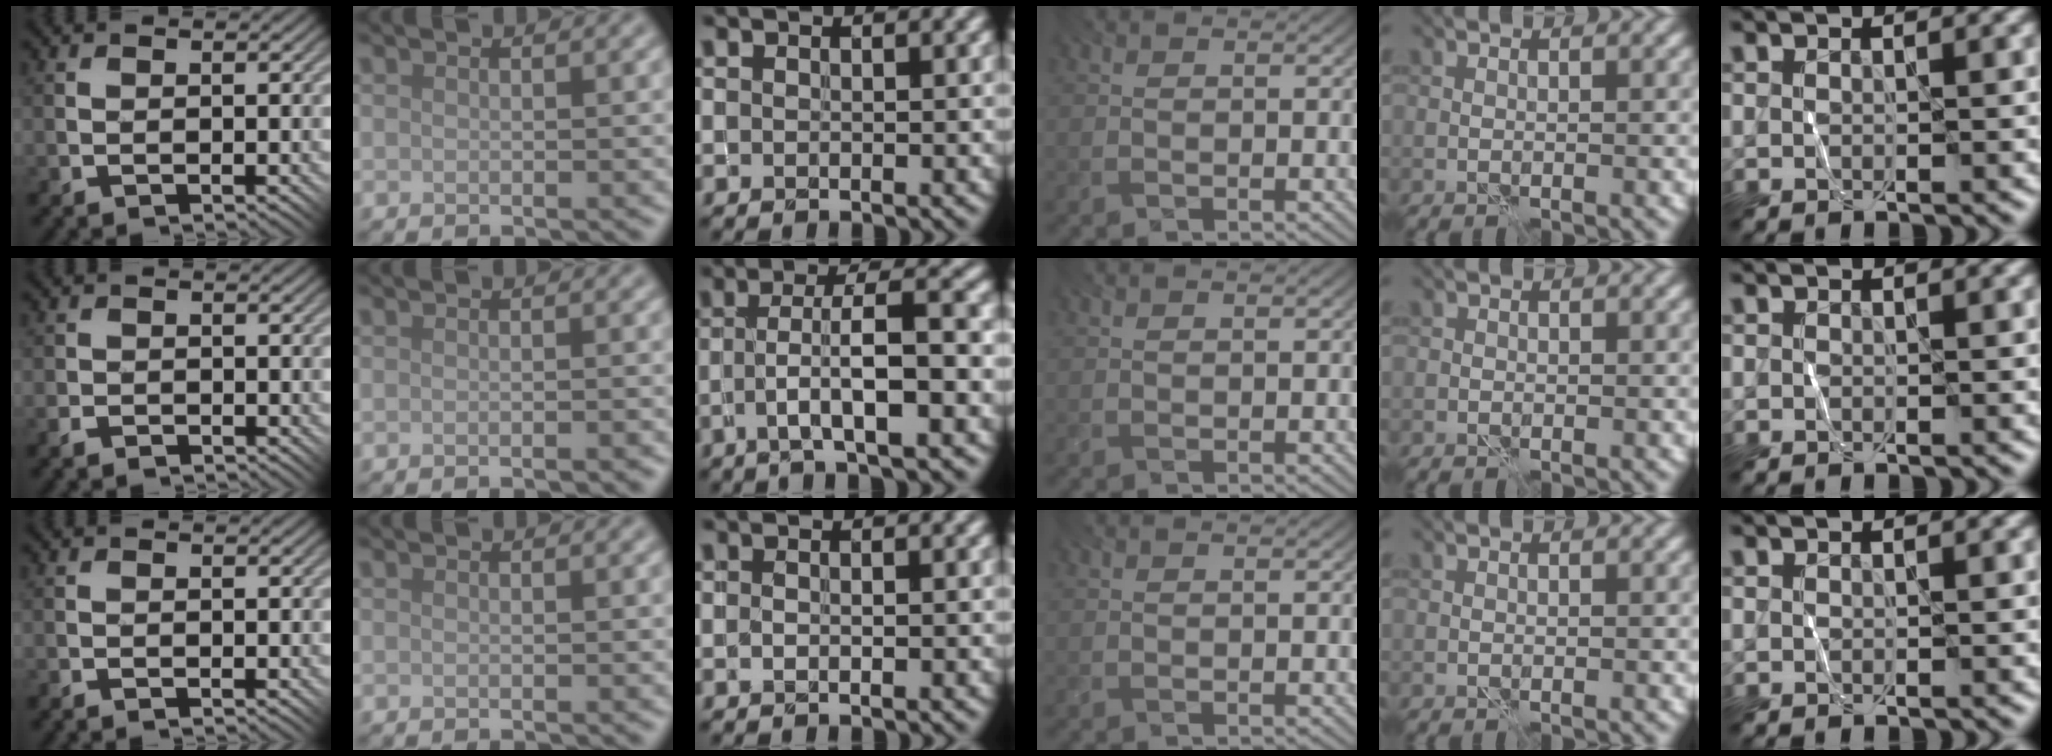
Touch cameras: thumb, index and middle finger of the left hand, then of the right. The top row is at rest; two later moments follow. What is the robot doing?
{"motion": "fold", "object": "shorts"}